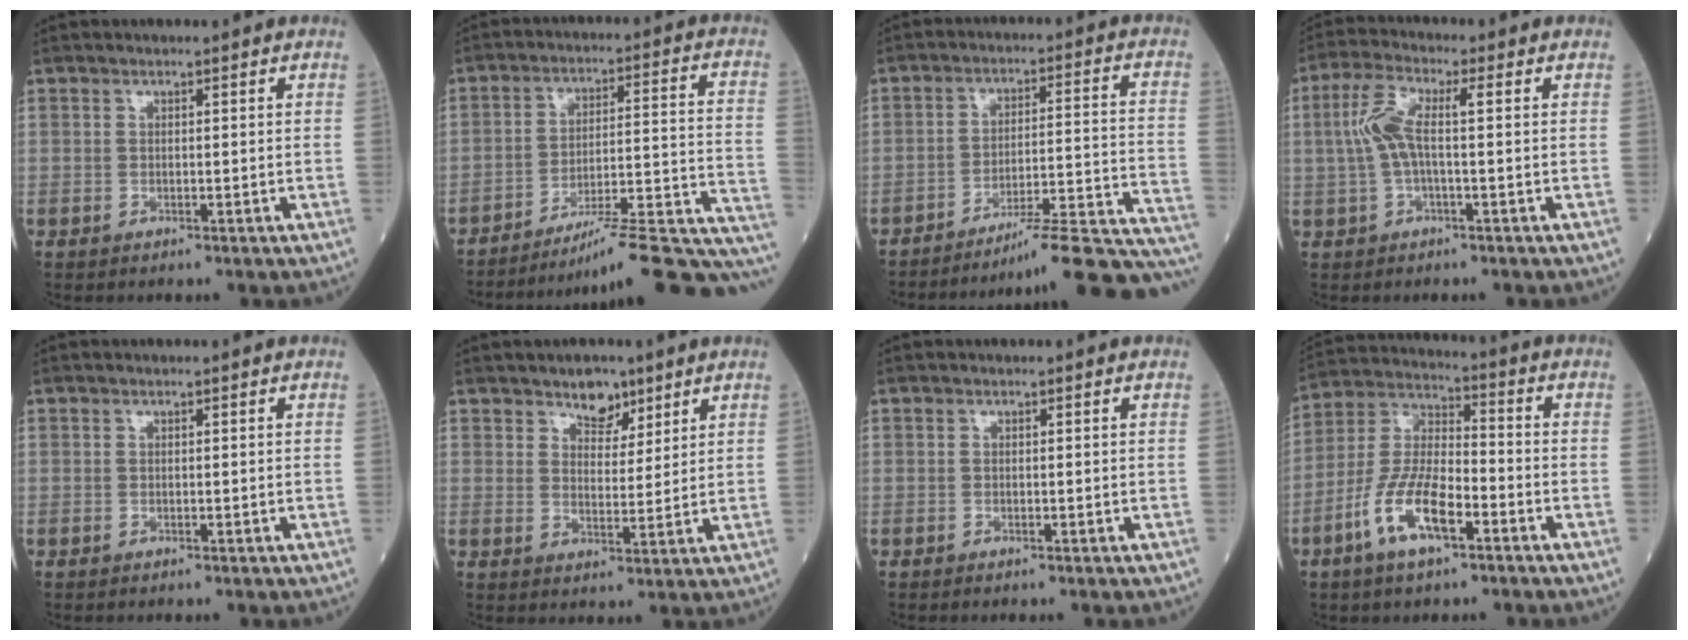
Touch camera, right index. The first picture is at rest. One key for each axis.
{"total": 19.9, "fx": -17.1, "fy": 0.2, "fz": 10.1, "tx": -0.075, "ty": 0.026, "tz": -0.242}
{"total": 19.5, "fx": -18.0, "fy": -1.1, "fz": 7.2, "tx": -0.044, "ty": 0.014, "tz": -0.247}
{"total": 6.2, "fx": 0.5, "fy": 1.5, "fz": 6.0, "tx": -0.141, "ty": 0.026, "tz": 0.008}
{"total": 0.0}
{"total": 4.8, "fx": 3.5, "fy": 2.4, "fz": 2.2, "tx": -0.029, "ty": 0.001, "tz": 0.059}
{"total": 0.0}
{"total": 11.5, "fx": -5.3, "fy": 3.8, "fz": 9.5, "tx": -0.202, "ty": 0.003, "tz": -0.103}